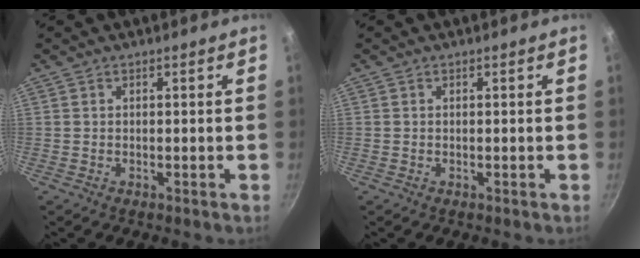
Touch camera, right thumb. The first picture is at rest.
{"total": 0.0}